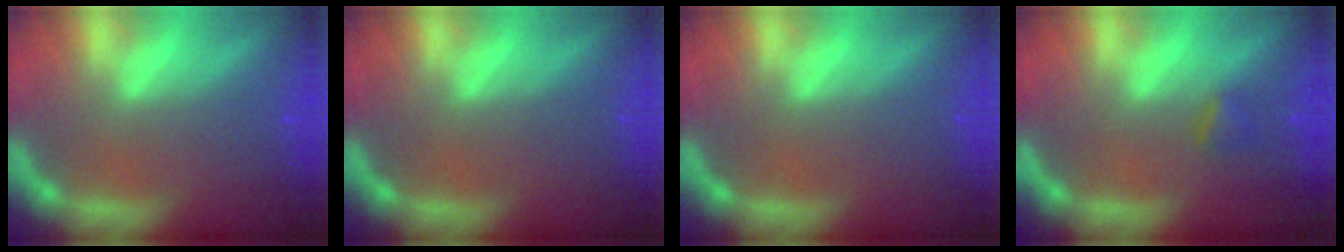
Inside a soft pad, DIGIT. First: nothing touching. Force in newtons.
{"total": 0.0}
{"total": 0.0}
{"total": 1.4}